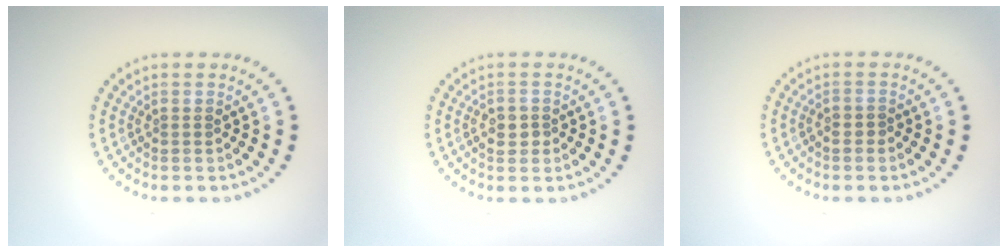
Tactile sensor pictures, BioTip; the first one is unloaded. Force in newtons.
{"total": 1.7, "press": 1.7, "slide": 0.1}
{"total": 0.6, "press": 0.4, "slide": 0.3}